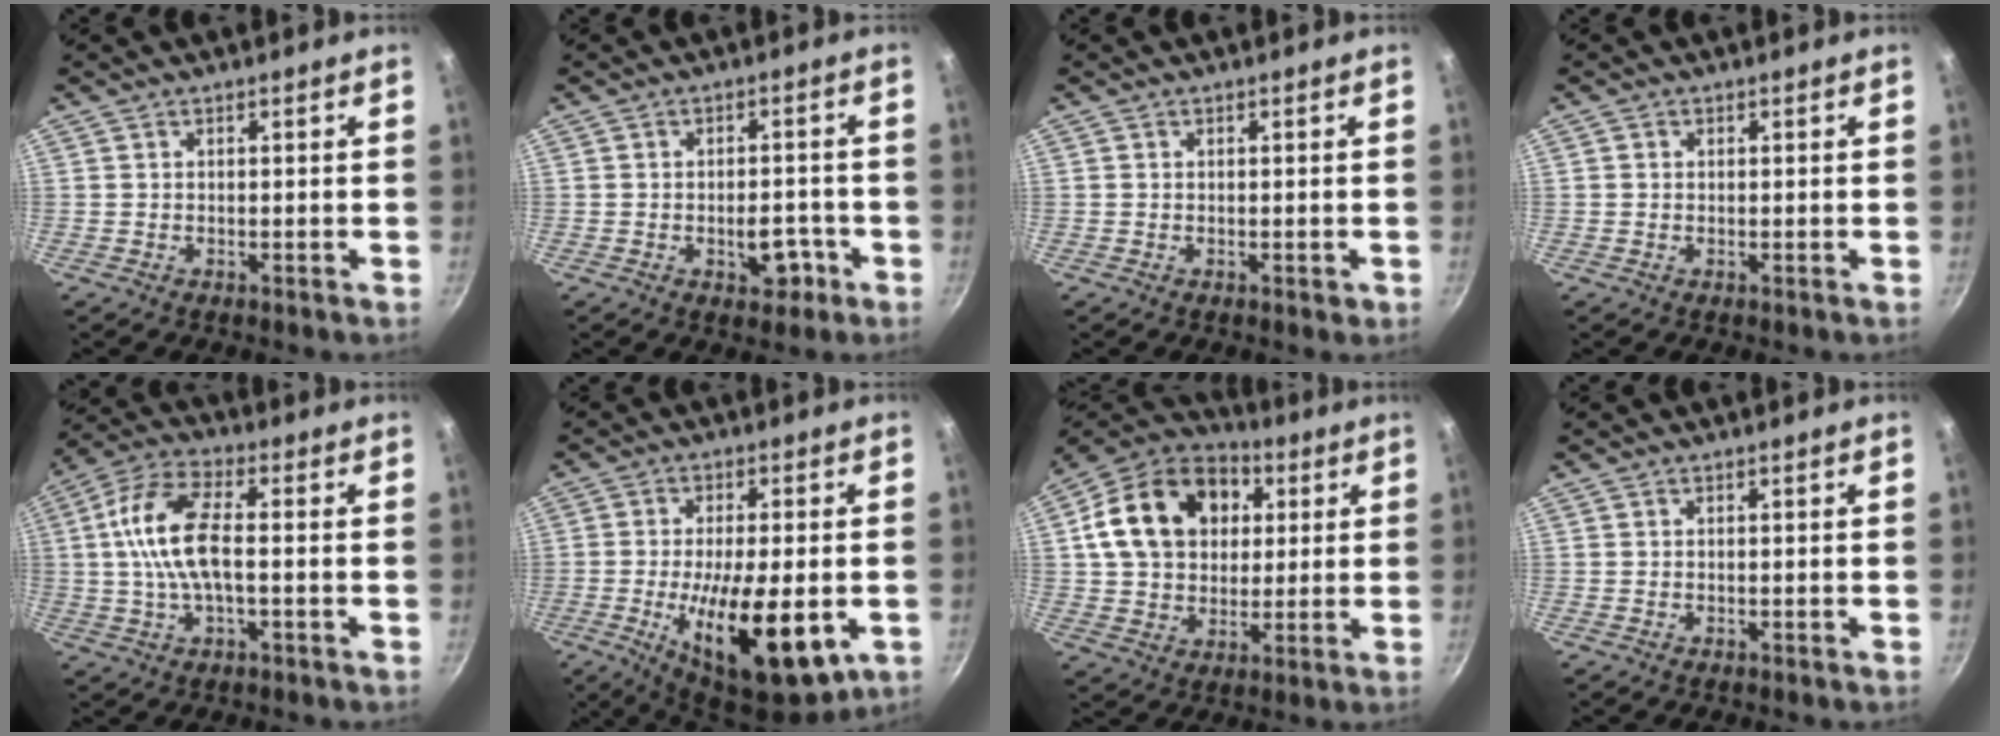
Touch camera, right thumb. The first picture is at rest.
{"total": 5.7, "force": [-2.2, 3.4, 4.0], "torque": [-0.025, 0.017, -0.028]}
{"total": 0.9, "force": [-0.1, 0.7, 0.6], "torque": [-0.004, 0.002, -0.002]}
{"total": 0.7, "force": [0.1, 0.7, 0.2], "torque": [-0.001, 0.003, 0.000]}
{"total": 12.6, "force": [0.2, 5.5, 11.3], "torque": [-0.227, 0.026, -0.011]}
{"total": 18.0, "force": [-4.5, 6.8, 16.1], "torque": [-0.250, 0.000, -0.064]}
{"total": 20.5, "force": [4.9, 15.6, 12.4], "torque": [-0.188, 0.019, 0.075]}
{"total": 0.0}